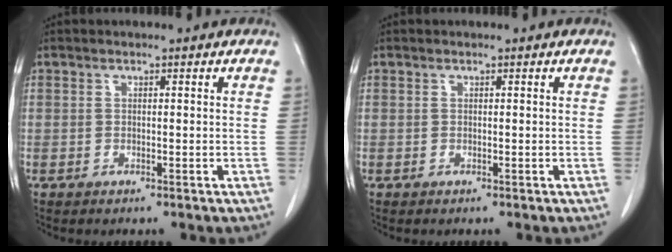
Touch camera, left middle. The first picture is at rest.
{"total": 0.0}